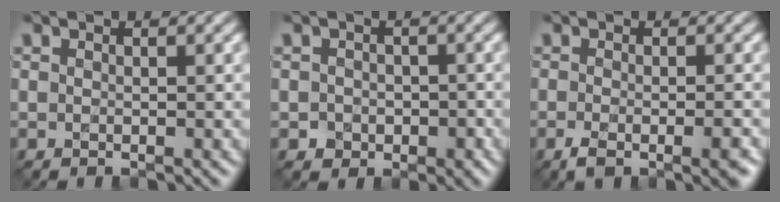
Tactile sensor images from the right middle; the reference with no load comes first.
{"total": 2.0, "force": [-0.6, 1.8, 0.6], "torque": [0.001, -0.003, -0.008]}
{"total": 4.0, "force": [-2.0, 1.2, 3.2], "torque": [-0.051, -0.008, -0.035]}